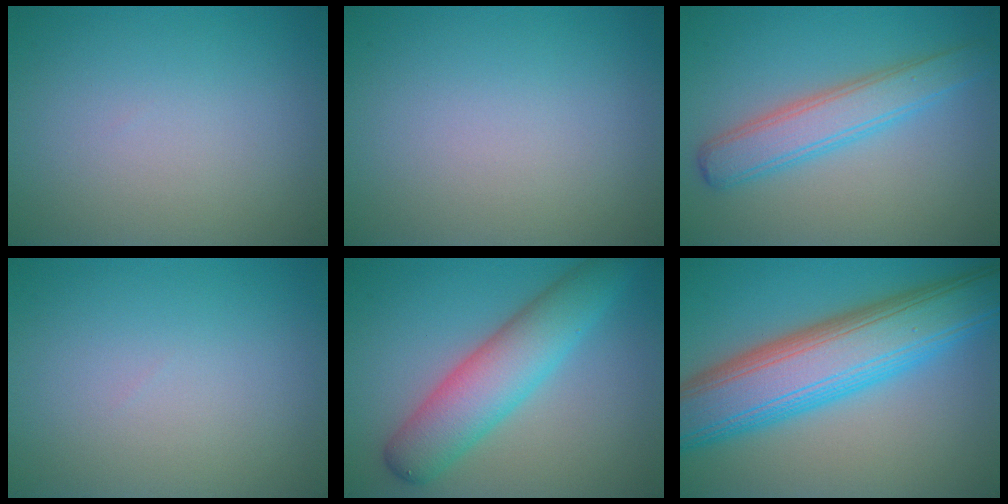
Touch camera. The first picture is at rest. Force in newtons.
{"total": 0.0}
{"total": 4.3, "press": 4.3, "slide": 0.1}
{"total": 0.0}
{"total": 6.5, "press": 6.5, "slide": 0.2}
{"total": 11.2, "press": 11.2, "slide": 0.2}